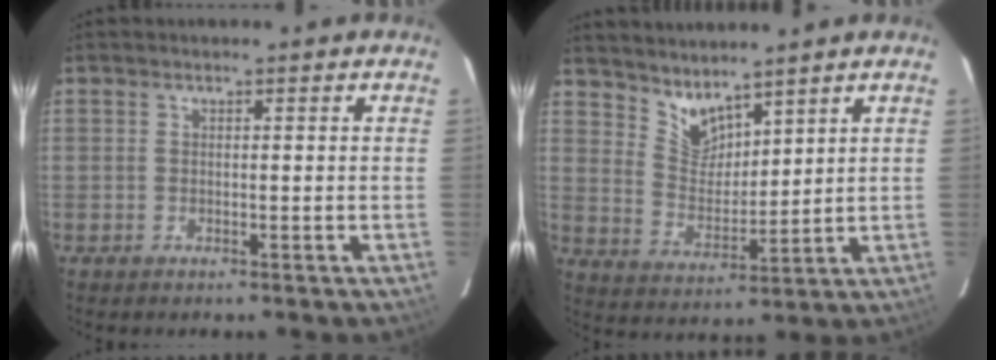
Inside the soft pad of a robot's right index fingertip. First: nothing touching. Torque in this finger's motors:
{"motor_torque": [-0.18, 0.32, 0.00, -0.01]}